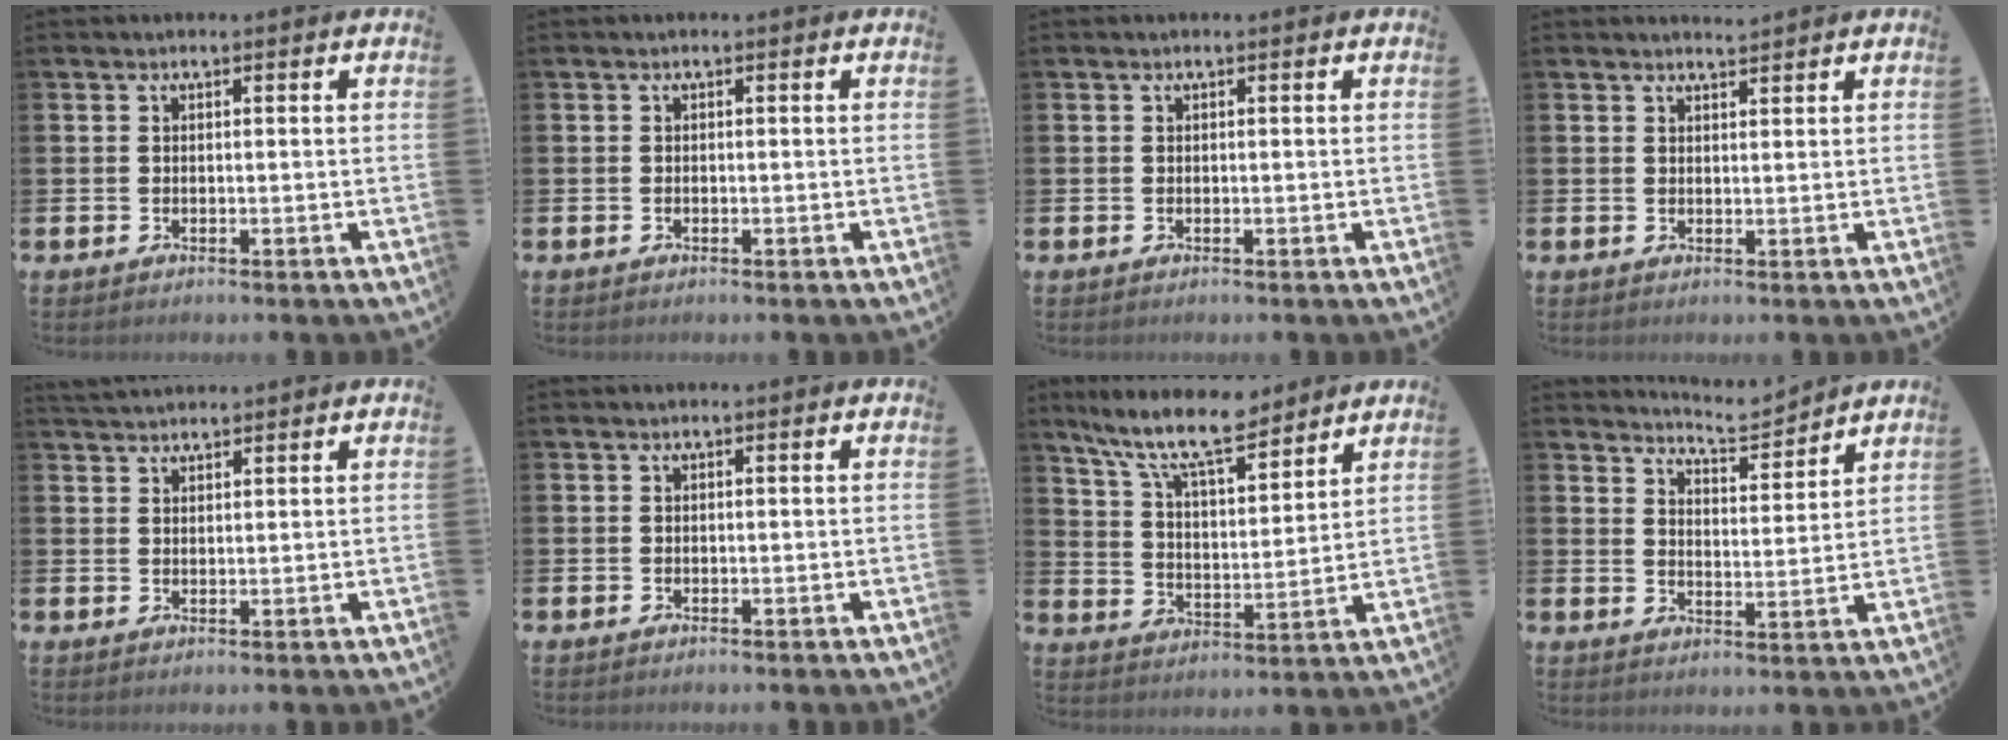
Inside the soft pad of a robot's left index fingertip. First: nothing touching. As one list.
[{"total": 0.0}, {"total": 0.0}, {"total": 2.1, "force": [2.1, 0.1, -0.1], "torque": [0.009, -0.014, 0.036]}, {"total": 2.5, "force": [2.5, 0.5, 0.2], "torque": [-0.007, -0.007, 0.046]}, {"total": 0.0}, {"total": 11.2, "force": [9.5, 2.5, 5.5], "torque": [-0.124, -0.045, 0.167]}, {"total": 5.7, "force": [5.7, 0.4, 0.5], "torque": [-0.022, -0.037, 0.101]}]